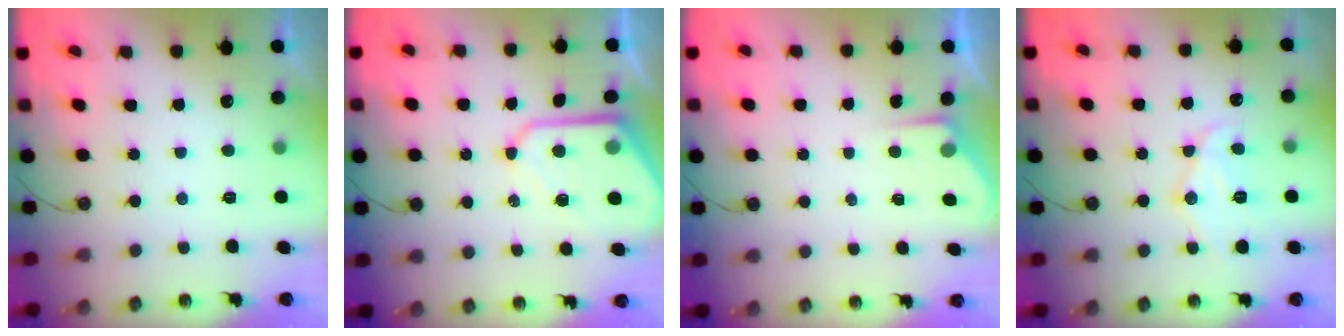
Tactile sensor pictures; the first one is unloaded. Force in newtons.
{"total": 11.3, "press": 11.2, "slide": 0.9}
{"total": 2.8, "press": 2.8, "slide": 0.4}
{"total": 12.0, "press": 11.9, "slide": 1.3}